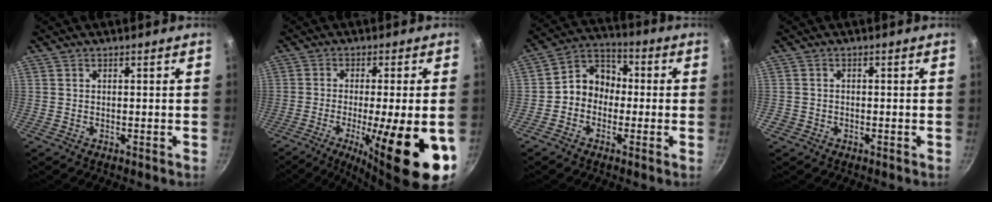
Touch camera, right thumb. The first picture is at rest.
{"total": 19.5, "force": [-6.2, 4.4, 17.9], "torque": [-0.254, -0.007, -0.085]}
{"total": 8.4, "force": [-1.2, 7.1, 4.3], "torque": [-0.033, 0.037, -0.042]}
{"total": 1.3, "force": [-0.7, 1.0, 0.4], "torque": [-0.012, 0.004, -0.011]}